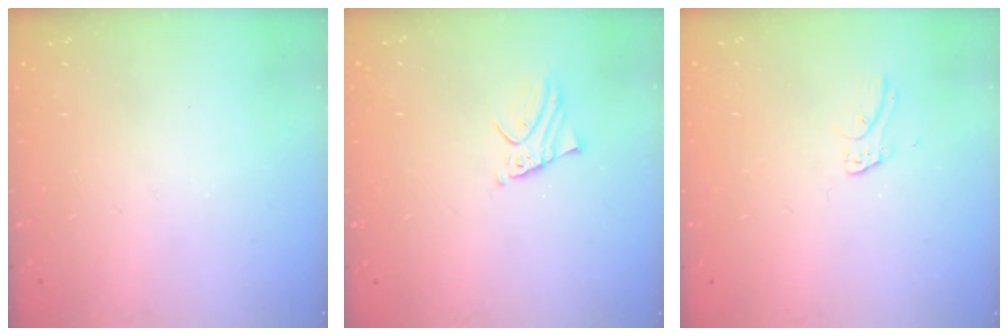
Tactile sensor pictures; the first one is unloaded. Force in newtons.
{"total": 1.9, "press": 1.9, "slide": 0.1}
{"total": 5.6, "press": 5.5, "slide": 0.6}